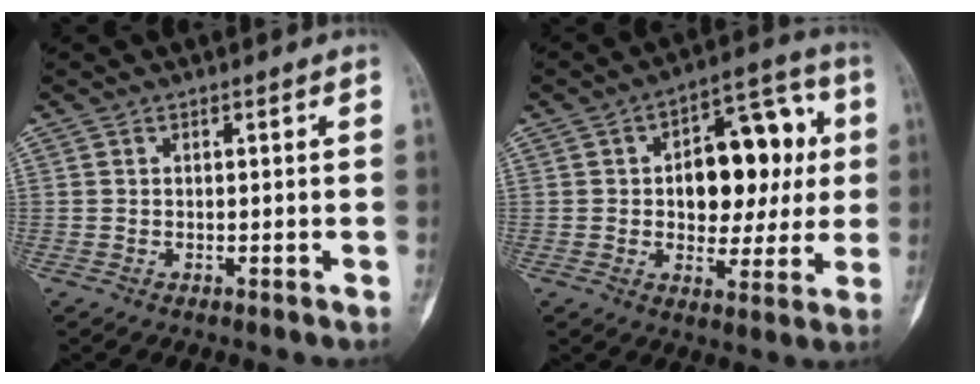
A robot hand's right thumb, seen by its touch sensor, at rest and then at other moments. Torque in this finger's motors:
{"motor_torque": [1.27, 2.28, -0.12, 0.06, 0.07]}